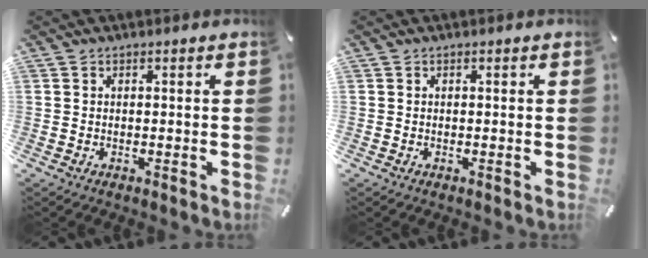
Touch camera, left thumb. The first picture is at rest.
{"total": 0.0}